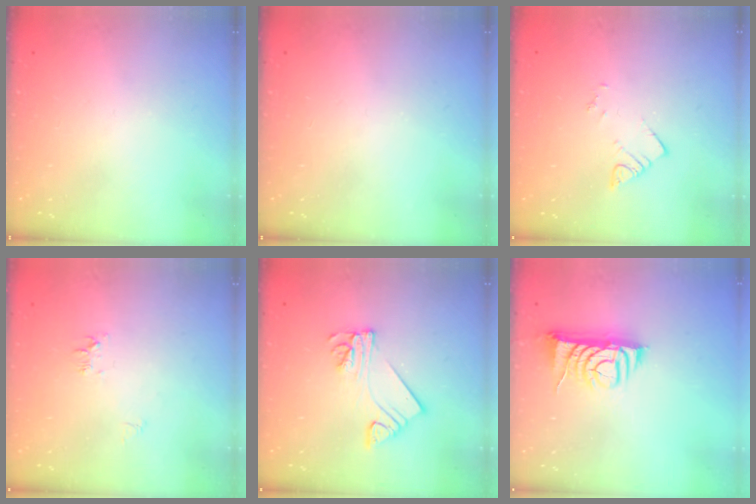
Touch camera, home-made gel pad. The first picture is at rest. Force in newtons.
{"total": 0.0}
{"total": 3.6, "press": 3.6, "slide": 0.1}
{"total": 6.0, "press": 5.9, "slide": 0.6}
{"total": 7.9, "press": 7.9, "slide": 0.8}
{"total": 8.2, "press": 8.1, "slide": 1.2}